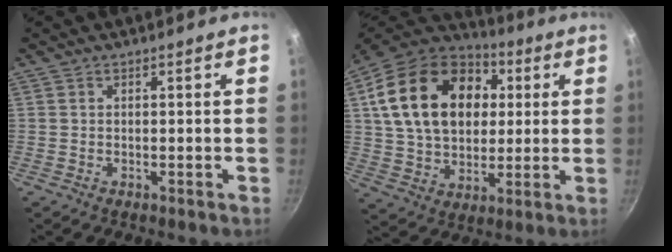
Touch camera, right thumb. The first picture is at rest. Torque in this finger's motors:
{"motor_torque": [-1.59, 2.80, 2.10, 0.67, 0.56]}